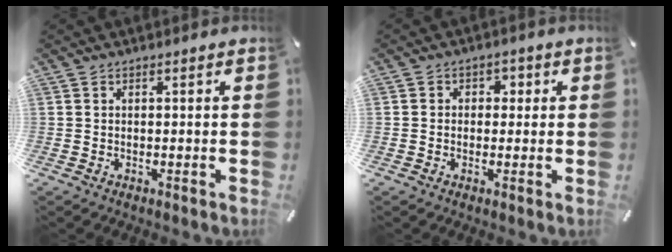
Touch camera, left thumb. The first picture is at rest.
{"total": 2.6, "force": [-0.8, 2.2, 1.0], "torque": [-0.012, 0.010, -0.021]}